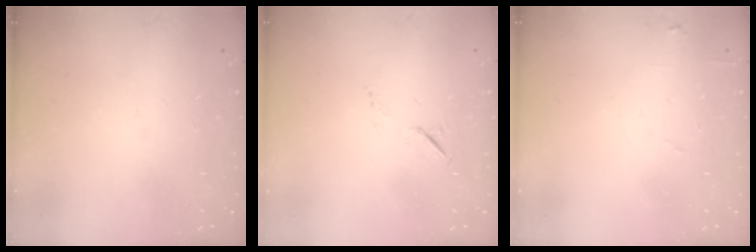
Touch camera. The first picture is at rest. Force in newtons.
{"total": 5.5, "press": 5.3, "slide": 1.5}
{"total": 4.6, "press": 4.6, "slide": 0.6}